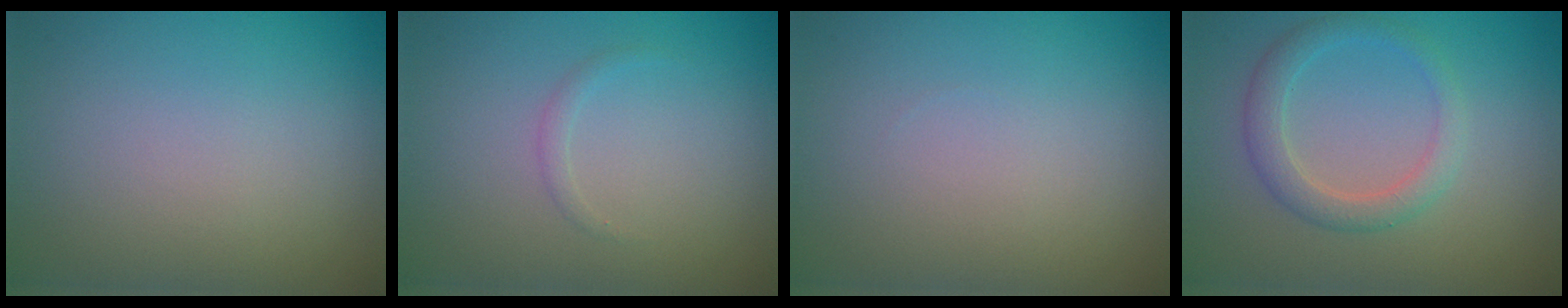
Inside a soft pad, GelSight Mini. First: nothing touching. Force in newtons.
{"total": 0.7, "press": 0.7, "slide": 0.0}
{"total": 0.0}
{"total": 2.6, "press": 2.6, "slide": 0.2}